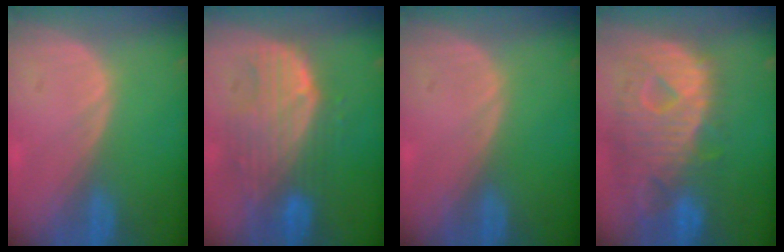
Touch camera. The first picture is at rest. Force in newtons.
{"total": 9.5, "press": 8.5, "slide": 4.3}
{"total": 0.0}
{"total": 12.6, "press": 10.9, "slide": 6.4}